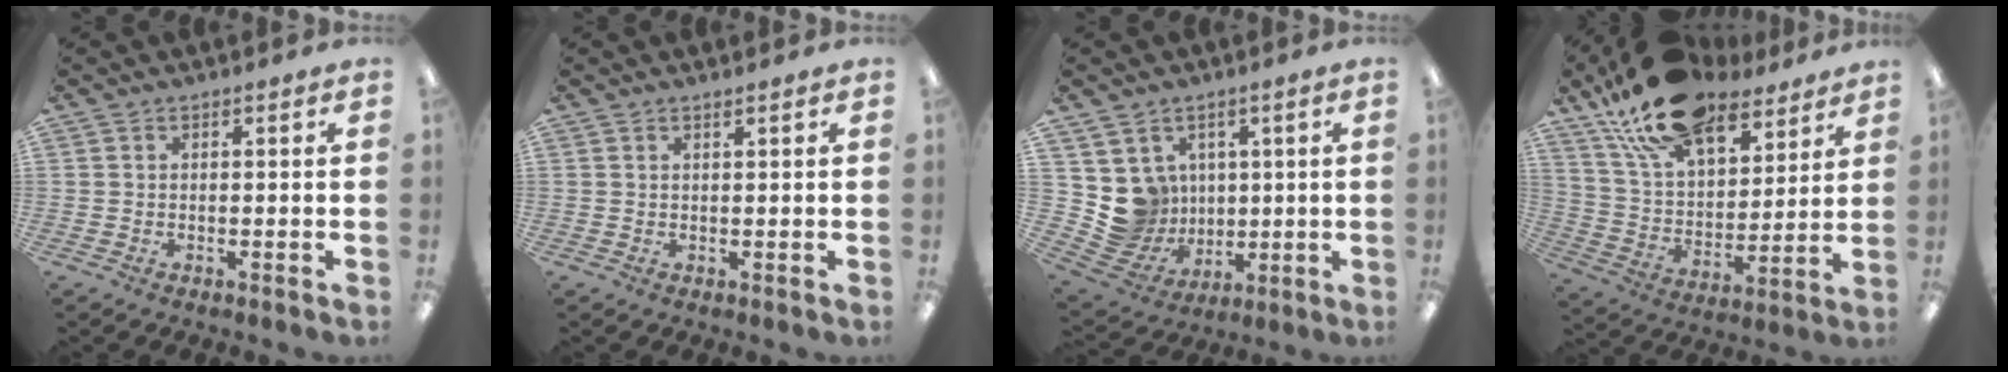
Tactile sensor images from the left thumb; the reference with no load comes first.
{"total": 0.8, "force": [0.7, 0.0, 0.4], "torque": [-0.007, -0.001, 0.012]}
{"total": 9.1, "force": [2.6, 8.7, 0.7], "torque": [-0.036, -0.027, 0.065]}
{"total": 20.4, "force": [14.6, 9.9, 10.2], "torque": [-0.190, -0.070, 0.262]}